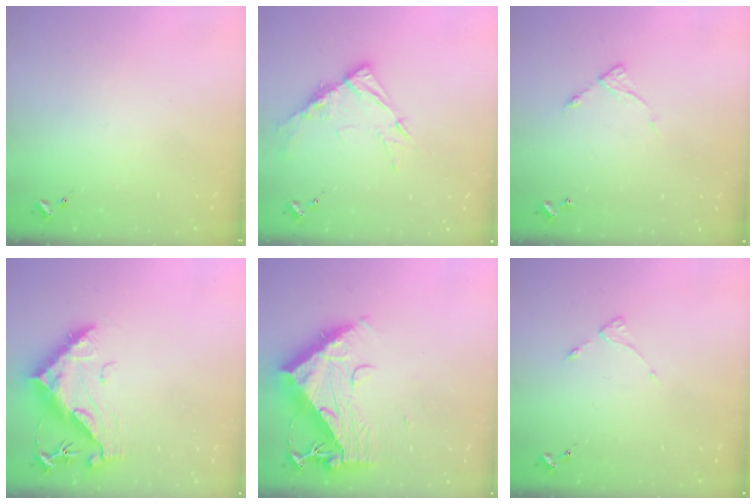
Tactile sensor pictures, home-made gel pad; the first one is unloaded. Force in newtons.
{"total": 11.3, "press": 11.2, "slide": 1.1}
{"total": 5.8, "press": 5.7, "slide": 0.6}
{"total": 13.3, "press": 13.2, "slide": 1.3}
{"total": 15.6, "press": 15.5, "slide": 1.5}
{"total": 2.8, "press": 2.7, "slide": 0.5}